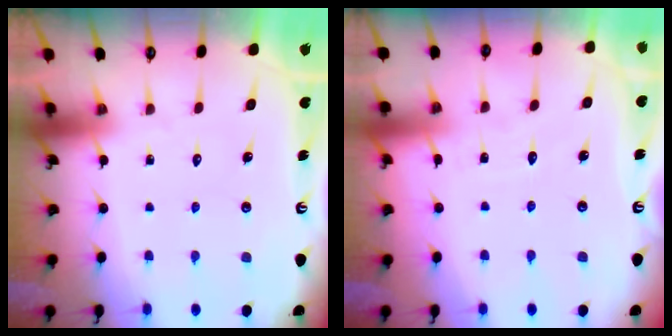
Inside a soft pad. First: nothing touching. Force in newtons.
{"total": 2.9, "press": 2.9, "slide": 0.3}